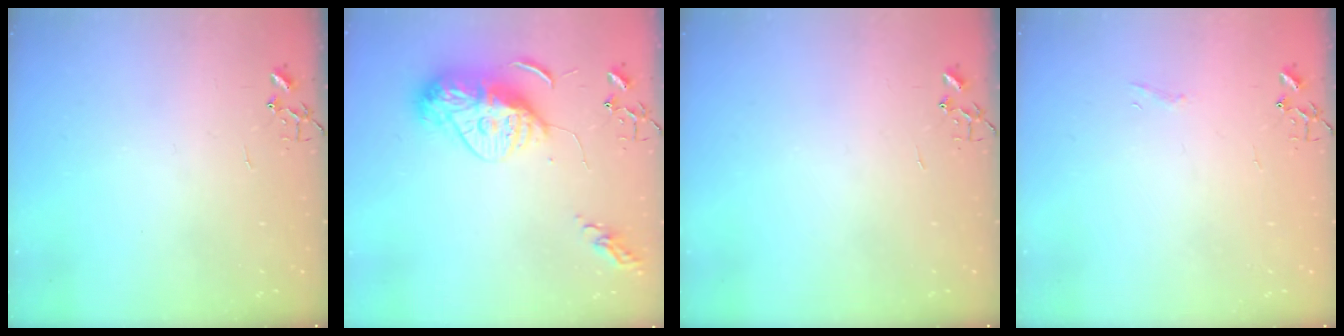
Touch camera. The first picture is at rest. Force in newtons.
{"total": 12.9, "press": 12.8, "slide": 1.3}
{"total": 0.0}
{"total": 4.2, "press": 4.2, "slide": 0.3}